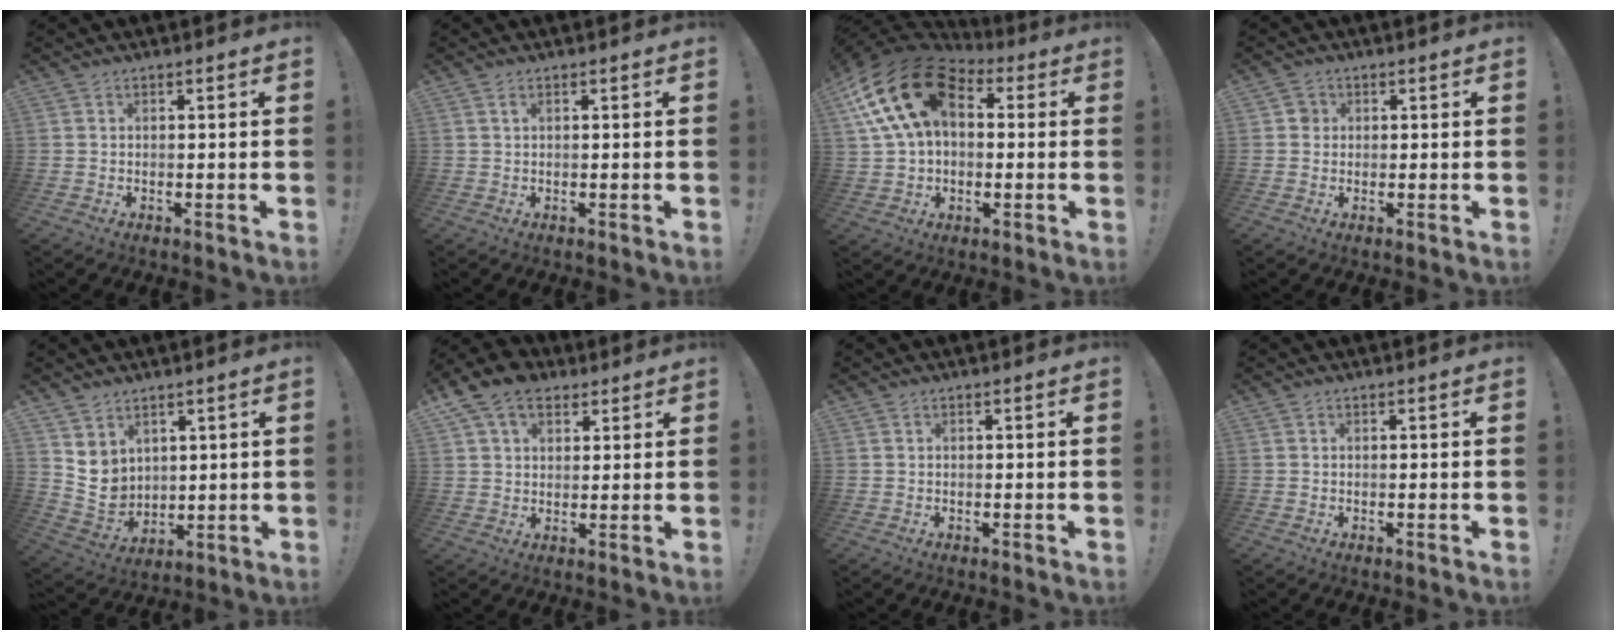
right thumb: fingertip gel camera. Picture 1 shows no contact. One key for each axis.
{"total": 1.1, "fx": 0.4, "fy": 0.5, "fz": 0.9, "tx": -0.012, "ty": 0.000, "tz": 0.006}
{"total": 20.9, "fx": 6.9, "fy": 12.9, "fz": 14.9, "tx": -0.270, "ty": -0.013, "tz": 0.130}
{"total": 2.8, "fx": 0.3, "fy": 2.7, "fz": 0.8, "tx": -0.009, "ty": 0.008, "tz": 0.005}
{"total": 7.2, "fx": 4.1, "fy": 5.6, "fz": 1.7, "tx": -0.035, "ty": -0.039, "tz": 0.090}
{"total": 11.4, "fx": 5.8, "fy": 7.9, "fz": 5.8, "tx": -0.087, "ty": -0.018, "tz": 0.111}
{"total": 0.0}
{"total": 0.0}